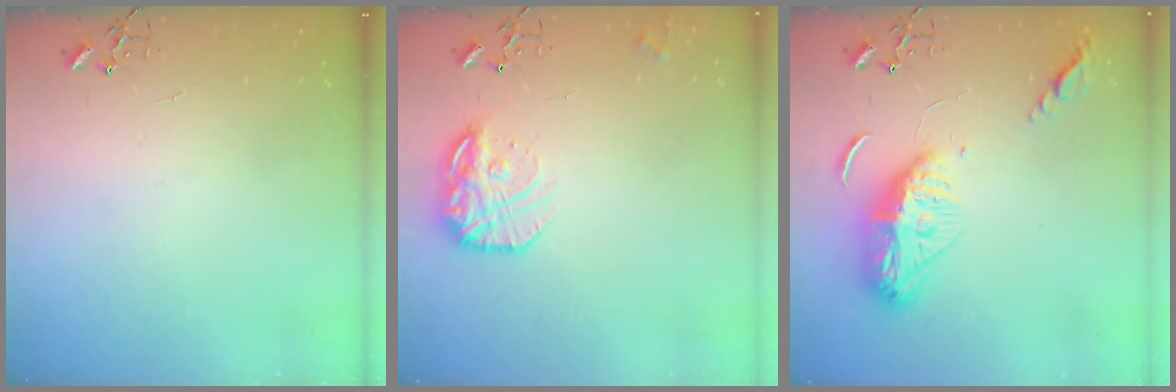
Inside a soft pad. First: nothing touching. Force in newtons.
{"total": 16.4, "press": 16.3, "slide": 1.3}
{"total": 13.7, "press": 13.7, "slide": 1.4}